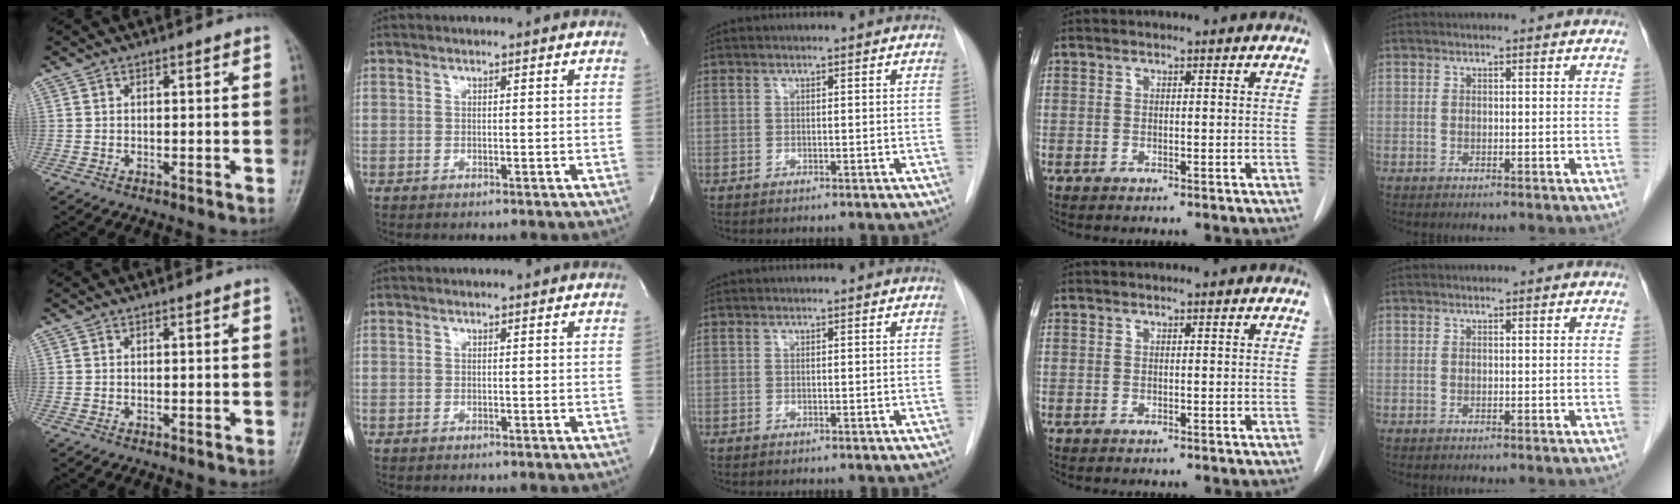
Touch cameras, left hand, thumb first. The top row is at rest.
{}